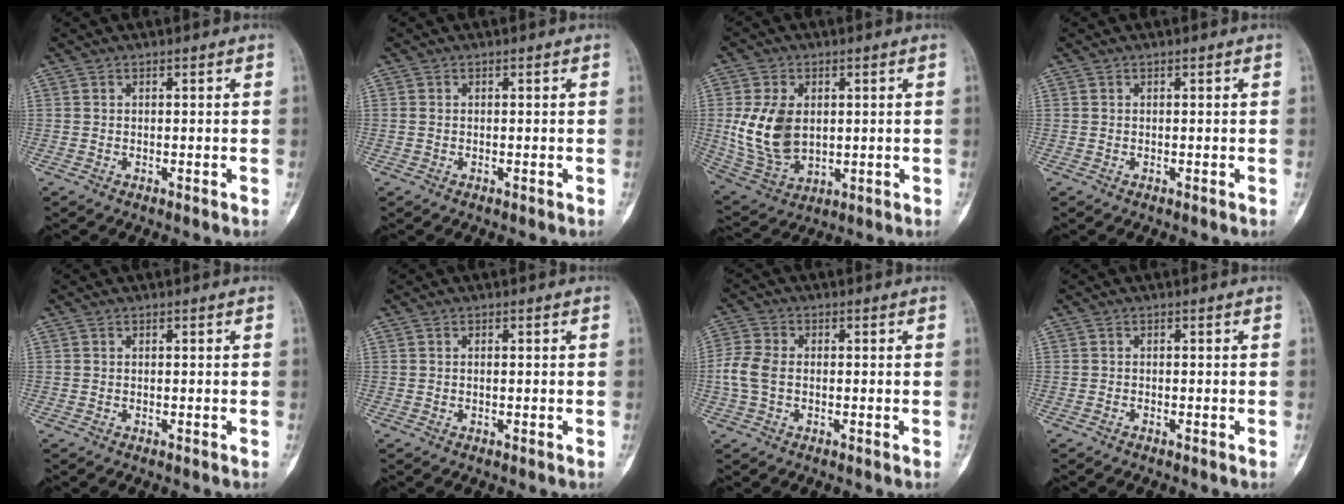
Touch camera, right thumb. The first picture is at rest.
{"total": 0.5, "force": [0.0, 0.3, 0.4], "torque": [-0.012, 0.000, 0.002]}
{"total": 12.8, "force": [1.2, 8.5, 9.5], "torque": [-0.172, -0.011, 0.040]}
{"total": 0.0}
{"total": 0.0}
{"total": 0.0}
{"total": 5.8, "force": [-0.5, 3.8, 4.3], "torque": [-0.110, 0.011, -0.015]}
{"total": 0.0}